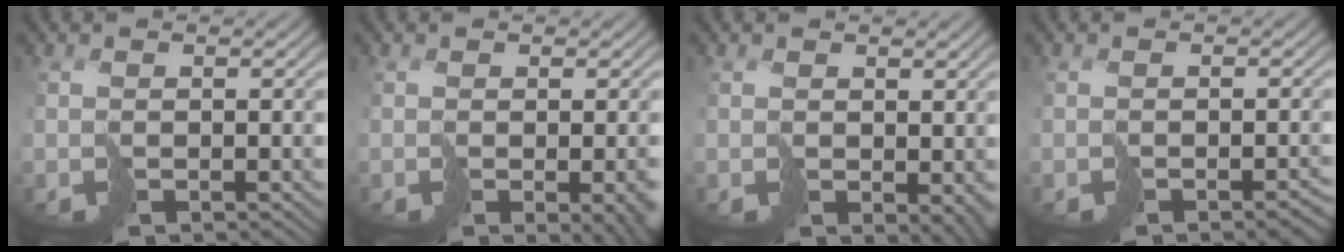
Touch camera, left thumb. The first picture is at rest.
{"total": 3.8, "force": [-1.3, 1.0, 3.4], "torque": [-0.042, -0.009, -0.015]}
{"total": 3.0, "force": [0.0, 1.9, 2.3], "torque": [-0.033, -0.011, 0.002]}
{"total": 2.2, "force": [-1.5, 0.4, 1.6], "torque": [-0.019, 0.000, -0.022]}